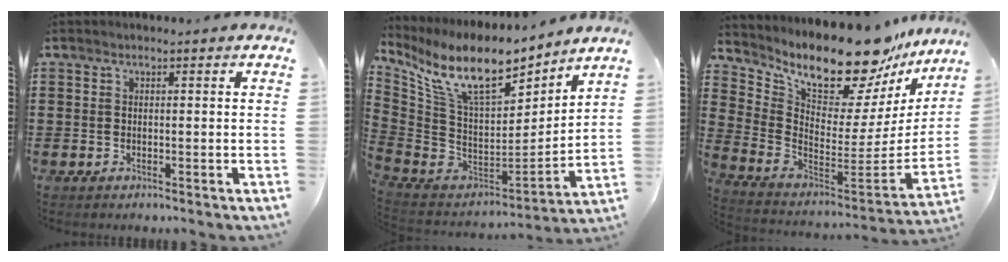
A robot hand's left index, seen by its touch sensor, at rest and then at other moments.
{"total": 13.0, "force": [8.5, 4.3, 8.9], "torque": [-0.199, -0.058, 0.148]}
{"total": 13.8, "force": [11.8, 3.9, 5.9], "torque": [-0.120, -0.102, 0.197]}